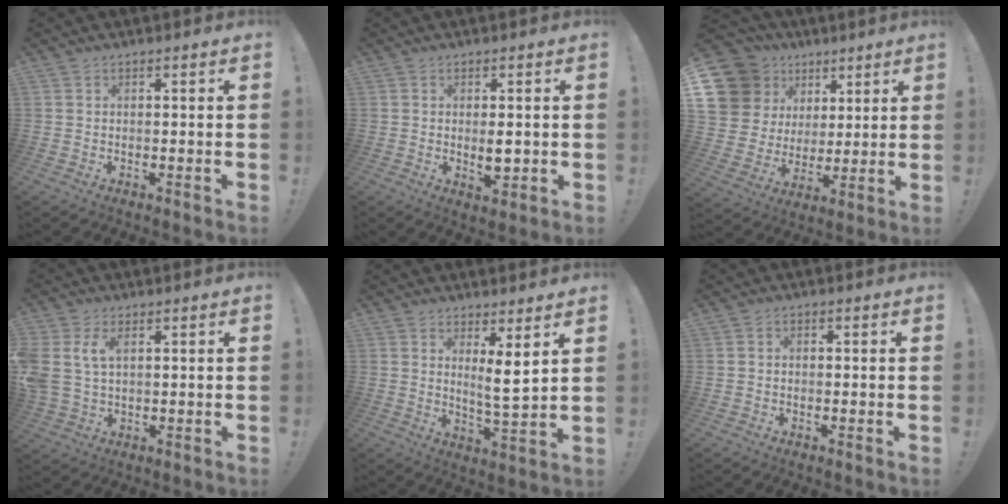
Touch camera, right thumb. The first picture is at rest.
{"total": 4.4, "force": [-0.2, 2.0, 3.9], "torque": [-0.055, -0.005, -0.006]}
{"total": 16.9, "force": [7.6, 13.6, 6.4], "torque": [-0.127, -0.036, 0.172]}
{"total": 6.9, "force": [2.5, 4.3, 4.8], "torque": [-0.109, -0.005, 0.043]}
{"total": 6.8, "force": [3.2, 0.3, 6.0], "torque": [-0.088, -0.029, 0.049]}
{"total": 0.9, "force": [-0.6, 0.6, 0.4], "torque": [-0.007, 0.005, -0.011]}